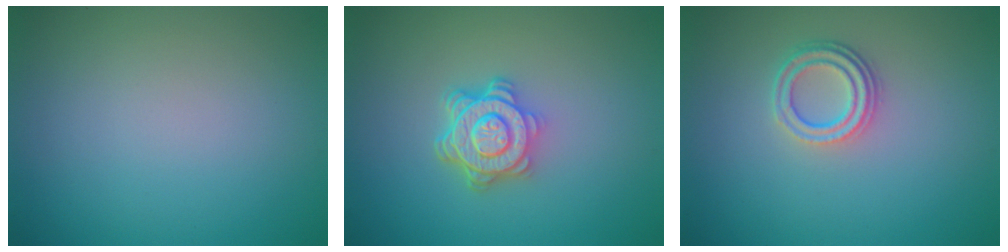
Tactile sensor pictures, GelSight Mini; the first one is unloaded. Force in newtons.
{"total": 4.6, "press": 3.4, "slide": 3.1}
{"total": 3.1, "press": 2.4, "slide": 2.0}